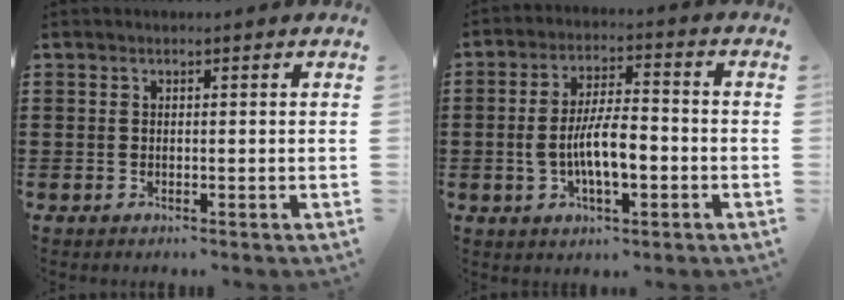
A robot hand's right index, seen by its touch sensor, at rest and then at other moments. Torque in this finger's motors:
{"motor_torque": [1.76, -0.38, 0.61, 0.09]}